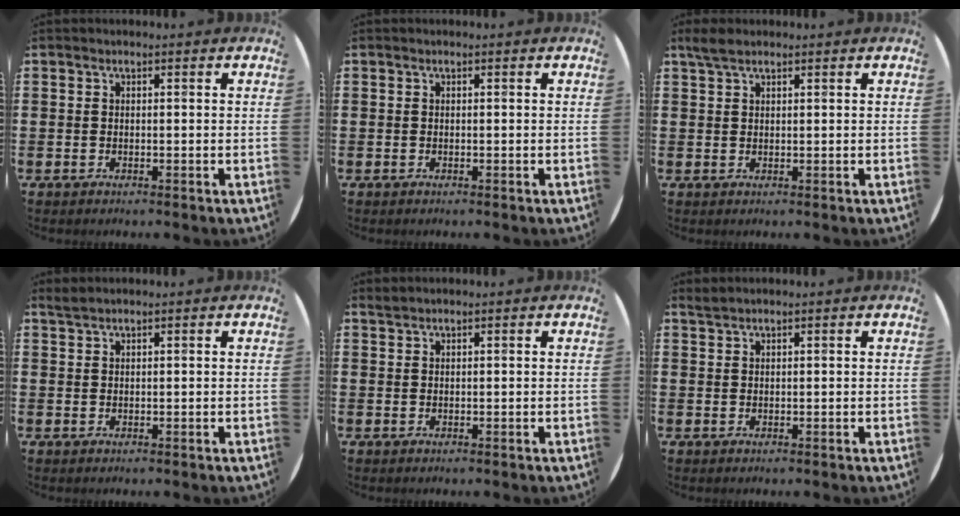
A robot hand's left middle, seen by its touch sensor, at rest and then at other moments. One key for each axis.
{"total": 0.0}
{"total": 2.1, "fx": 1.7, "fy": 0.7, "fz": 1.1, "tx": -0.024, "ty": 0.005, "tz": 0.032}
{"total": 1.1, "fx": 1.0, "fy": 0.0, "fz": 0.3, "tx": -0.007, "ty": 0.001, "tz": 0.019}
{"total": 0.7, "fx": 0.7, "fy": -0.1, "fz": -0.1, "tx": 0.001, "ty": 0.000, "tz": 0.013}
{"total": 0.9, "fx": 0.9, "fy": -0.1, "fz": 0.2, "tx": -0.004, "ty": 0.001, "tz": 0.017}